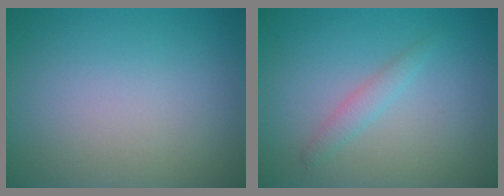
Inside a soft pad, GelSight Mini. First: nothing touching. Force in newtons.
{"total": 1.5, "press": 1.5, "slide": 0.1}